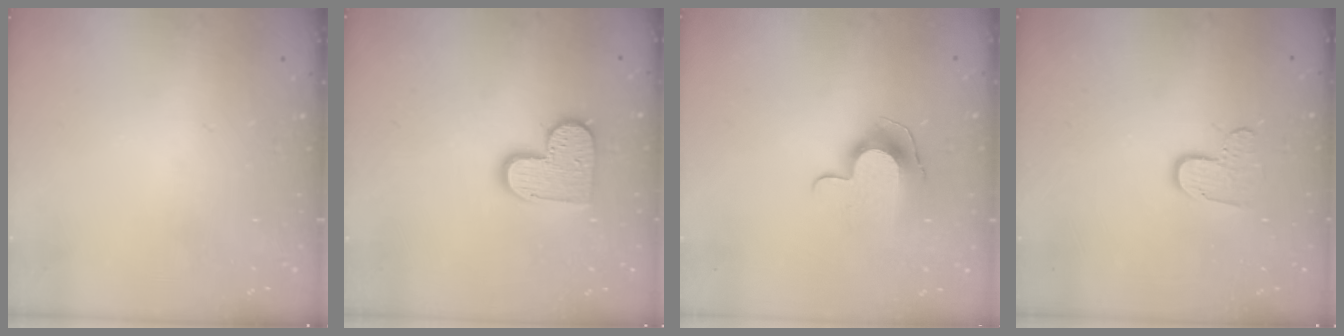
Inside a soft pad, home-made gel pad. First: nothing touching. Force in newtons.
{"total": 11.5, "press": 11.4, "slide": 0.6}
{"total": 9.9, "press": 9.9, "slide": 0.4}
{"total": 7.7, "press": 7.6, "slide": 0.4}